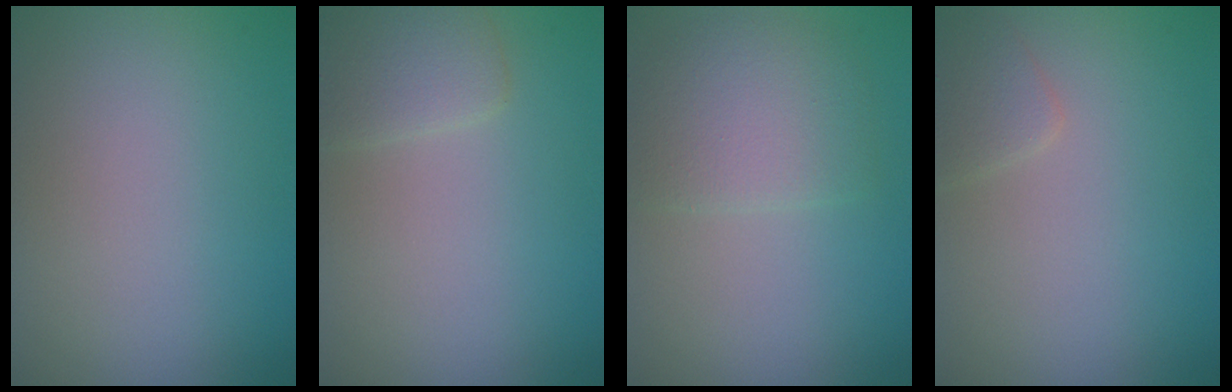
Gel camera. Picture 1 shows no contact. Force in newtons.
{"total": 2.1, "press": 2.1, "slide": 0.1}
{"total": 3.6, "press": 3.6, "slide": 0.1}
{"total": 1.5, "press": 1.5, "slide": 0.0}